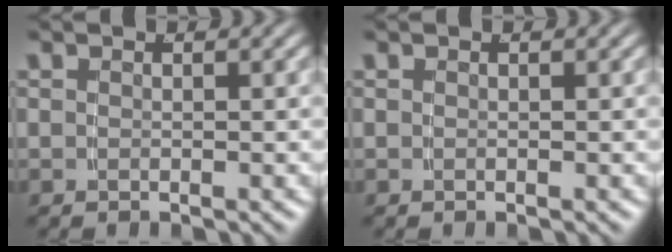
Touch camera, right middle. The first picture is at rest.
{"total": 0.0}